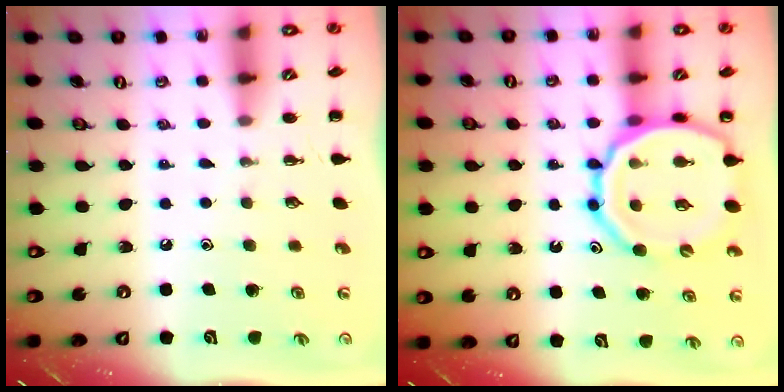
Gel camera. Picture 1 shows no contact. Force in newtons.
{"total": 17.7, "press": 17.4, "slide": 3.3}